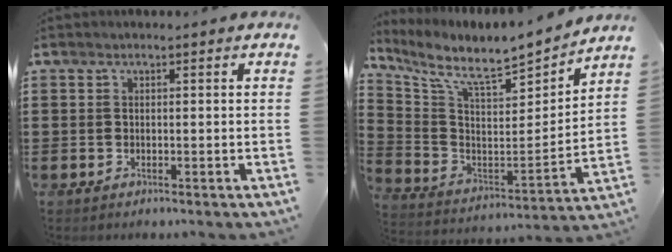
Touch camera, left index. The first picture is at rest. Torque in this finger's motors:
{"motor_torque": [1.50, -0.64, 0.30, 0.18]}